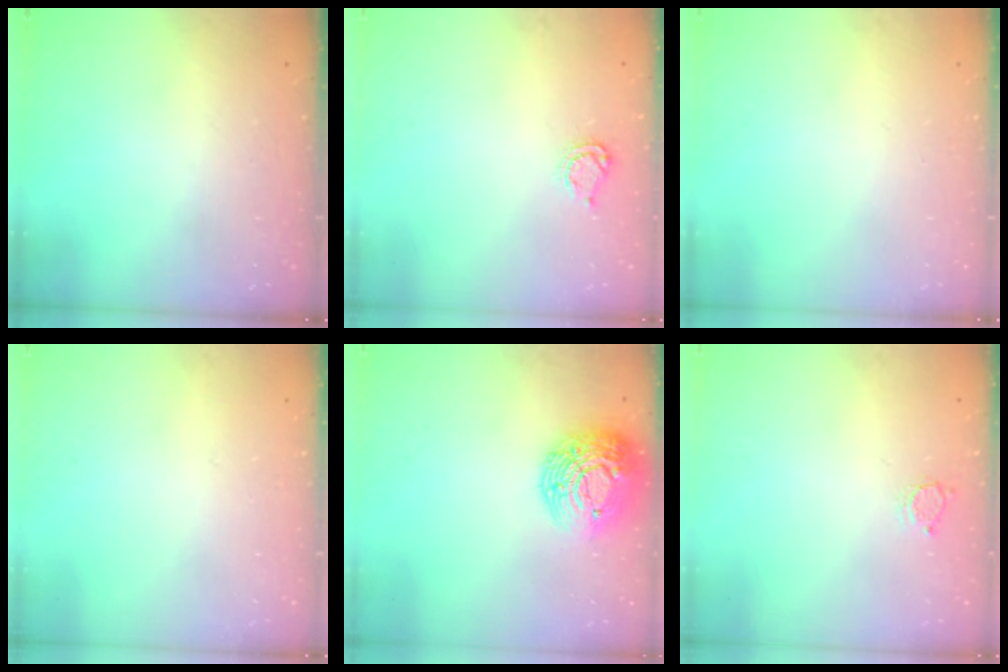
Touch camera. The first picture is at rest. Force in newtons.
{"total": 4.9, "press": 4.8, "slide": 0.5}
{"total": 0.0}
{"total": 0.0}
{"total": 16.1, "press": 16.0, "slide": 1.1}
{"total": 2.6, "press": 2.6, "slide": 0.2}